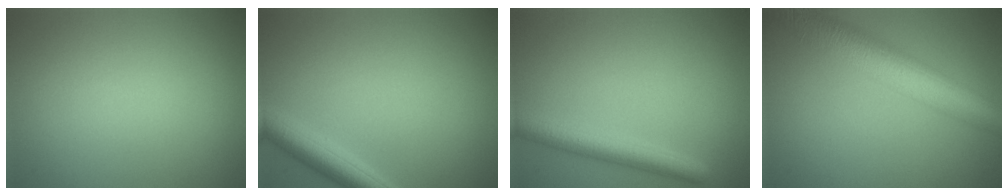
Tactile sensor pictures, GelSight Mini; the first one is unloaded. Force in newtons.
{"total": 3.5, "press": 3.5, "slide": 0.2}
{"total": 3.7, "press": 3.7, "slide": 0.2}
{"total": 7.9, "press": 7.9, "slide": 0.4}